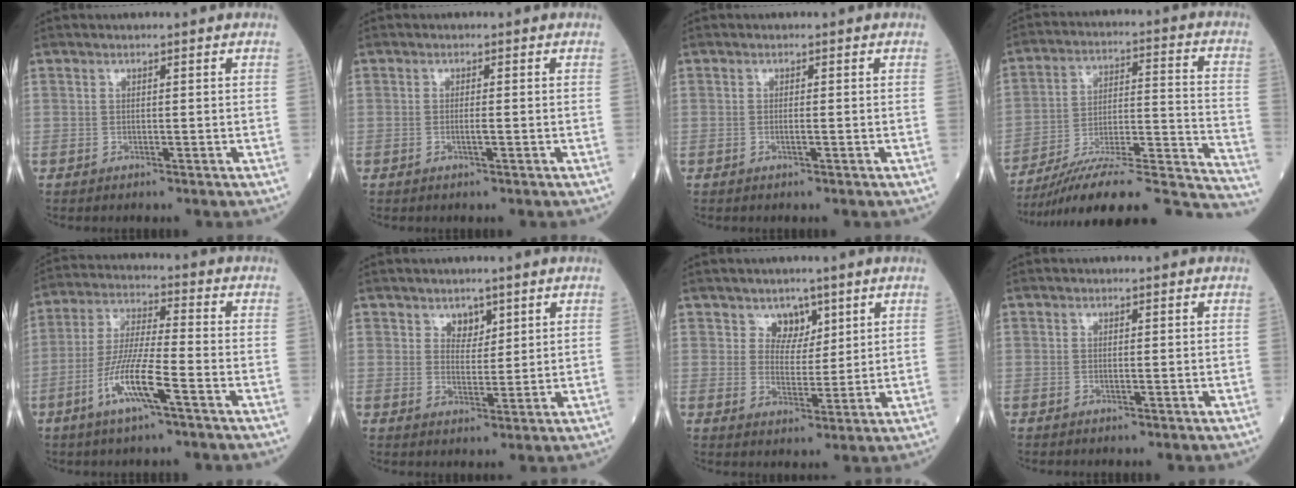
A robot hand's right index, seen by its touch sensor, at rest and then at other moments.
{"total": 1.0, "force": [-0.3, -0.1, 1.0], "torque": [-0.023, -0.001, -0.003]}
{"total": 0.6, "force": [-0.2, -0.1, 0.6], "torque": [-0.014, 0.001, -0.002]}
{"total": 25.0, "force": [-23.0, 1.7, 9.7], "torque": [-0.081, 0.017, -0.337]}
{"total": 9.7, "force": [-4.3, 0.5, 8.7], "torque": [-0.178, -0.006, -0.084]}
{"total": 2.8, "force": [1.9, 1.7, 1.2], "torque": [-0.016, -0.001, 0.035]}
{"total": 3.9, "force": [2.6, 2.7, 1.2], "torque": [-0.010, -0.001, 0.046]}
{"total": 0.0}